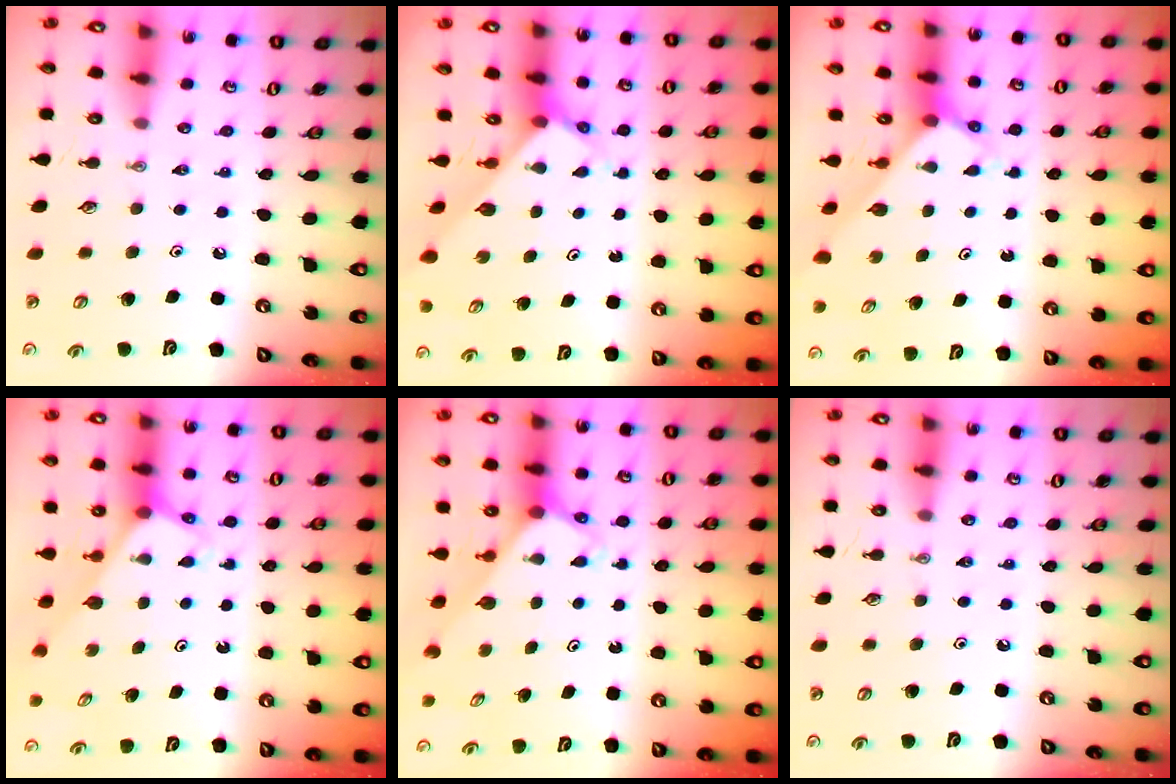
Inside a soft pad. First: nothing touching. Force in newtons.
{"total": 2.9, "press": 2.9, "slide": 0.2}
{"total": 2.7, "press": 2.7, "slide": 0.2}
{"total": 3.3, "press": 3.3, "slide": 0.2}
{"total": 2.7, "press": 2.7, "slide": 0.2}
{"total": 0.0}